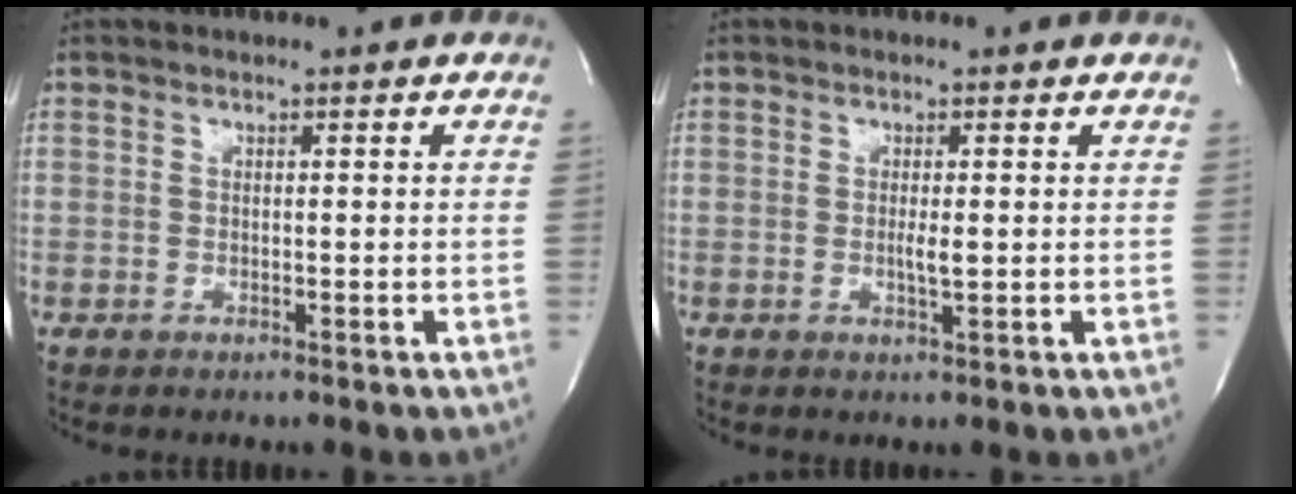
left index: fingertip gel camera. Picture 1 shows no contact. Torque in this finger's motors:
{"motor_torque": [0.27, 0.07, -0.02, 0.00]}